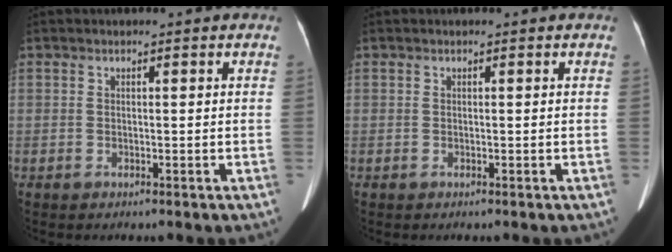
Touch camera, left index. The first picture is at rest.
{"total": 0.0}